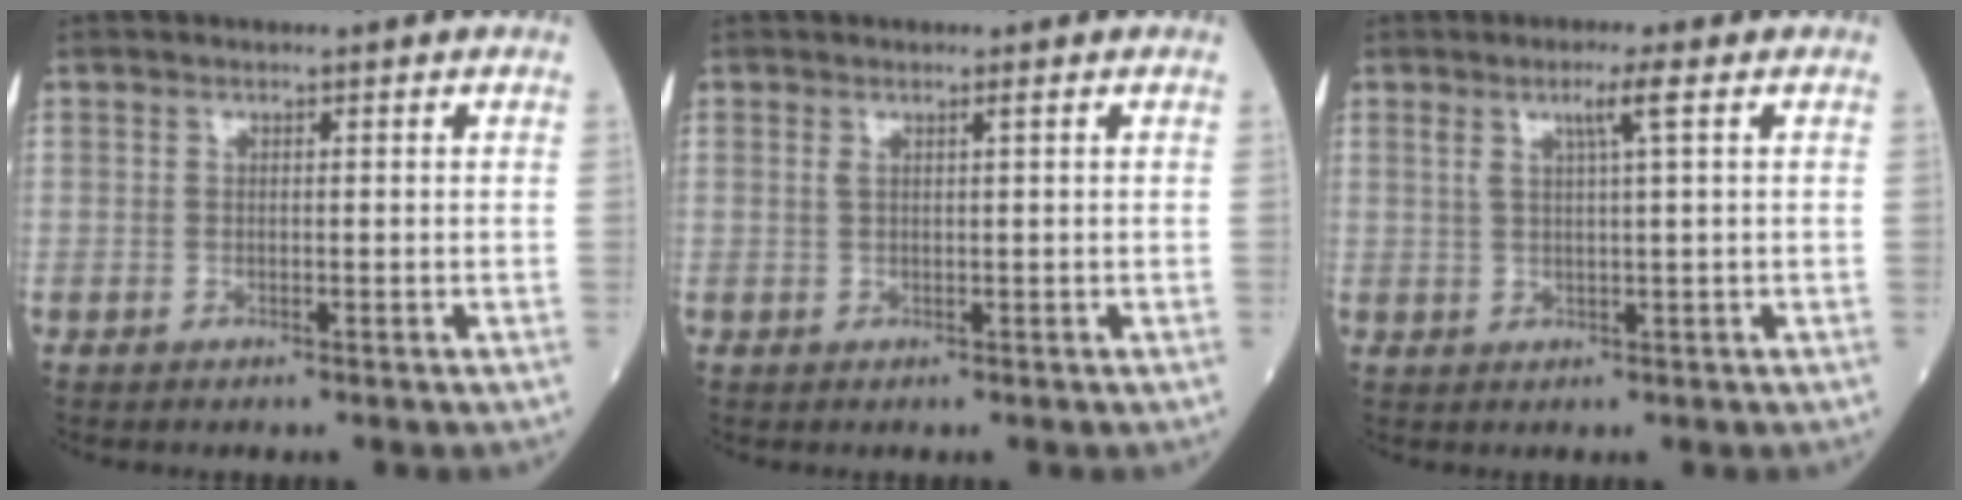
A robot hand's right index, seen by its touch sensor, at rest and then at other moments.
{"total": 1.0, "force": [0.5, -0.1, 0.8], "torque": [-0.023, 0.007, 0.014]}
{"total": 3.3, "force": [1.5, -0.6, 2.9], "torque": [-0.059, 0.002, 0.032]}